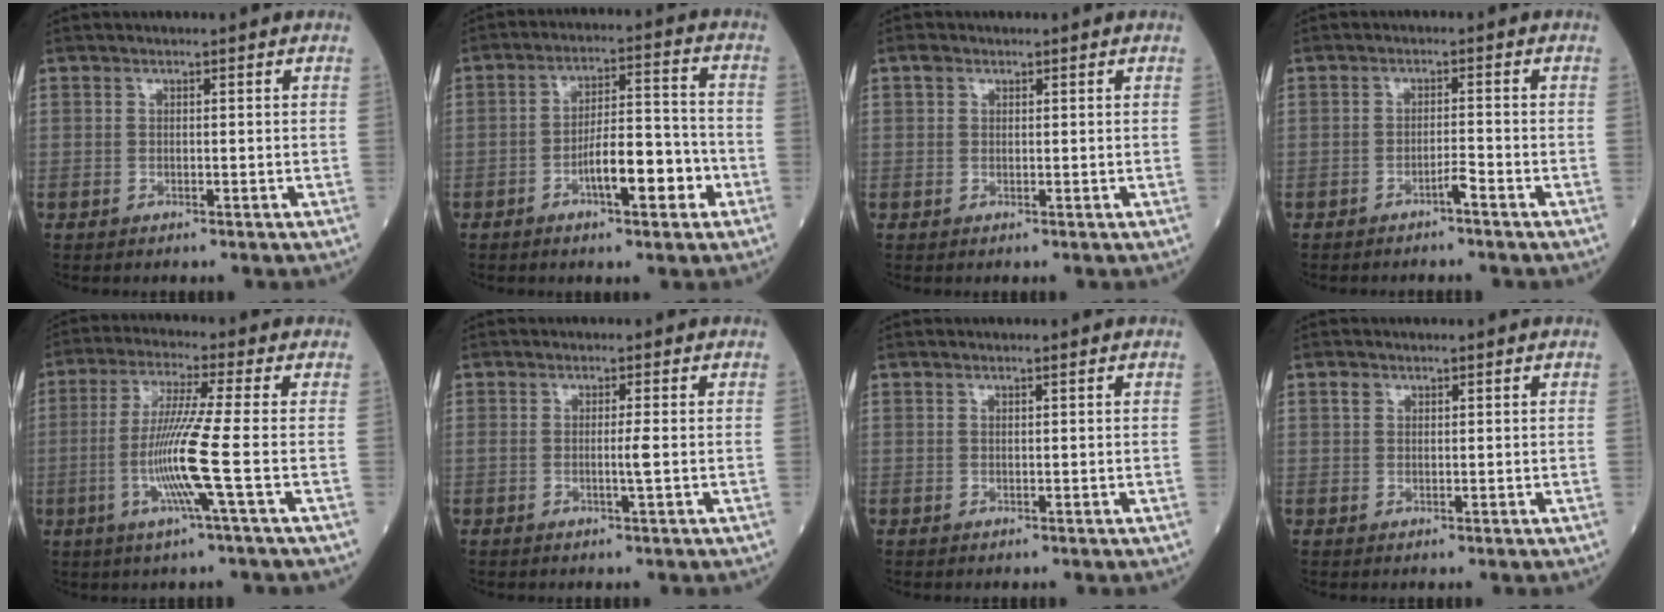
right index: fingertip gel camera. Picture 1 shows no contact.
{"total": 8.7, "force": [-3.6, 2.4, 7.6], "torque": [-0.131, 0.018, -0.053]}
{"total": 1.2, "force": [0.7, 0.9, 0.4], "torque": [-0.009, 0.008, 0.011]}
{"total": 1.7, "force": [-1.3, -0.2, 1.0], "torque": [-0.020, 0.002, -0.022]}
{"total": 9.5, "force": [-2.2, -1.7, 9.1], "torque": [-0.188, -0.014, -0.045]}
{"total": 1.6, "force": [-0.2, -0.4, 1.5], "torque": [-0.033, -0.003, -0.002]}
{"total": 0.0}
{"total": 1.1, "force": [0.6, 0.8, 0.4], "torque": [-0.009, 0.005, 0.011]}